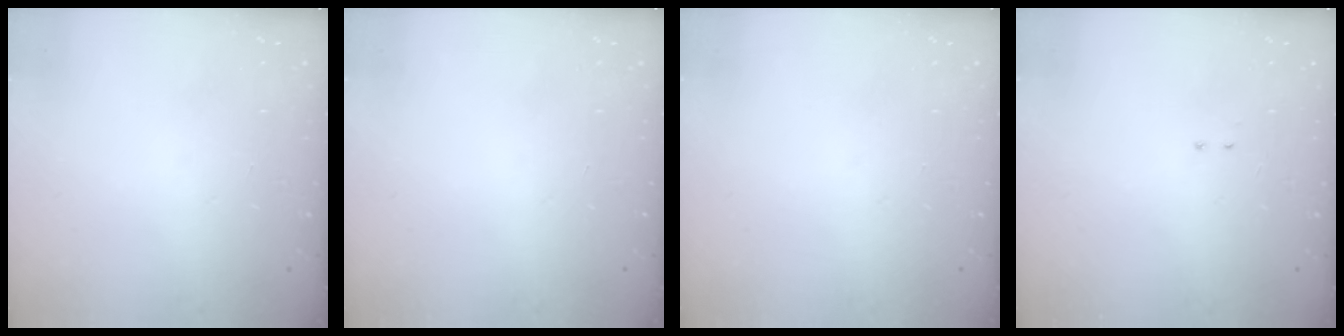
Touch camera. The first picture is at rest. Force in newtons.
{"total": 0.0}
{"total": 0.0}
{"total": 2.0, "press": 2.0, "slide": 0.4}